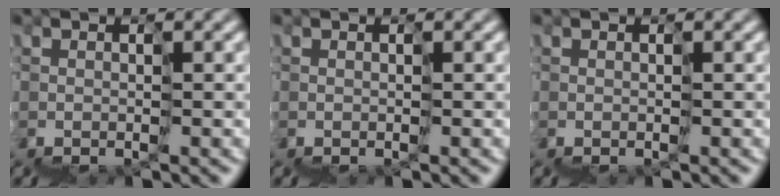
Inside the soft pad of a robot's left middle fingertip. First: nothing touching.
{"total": 0.0}
{"total": 0.0}